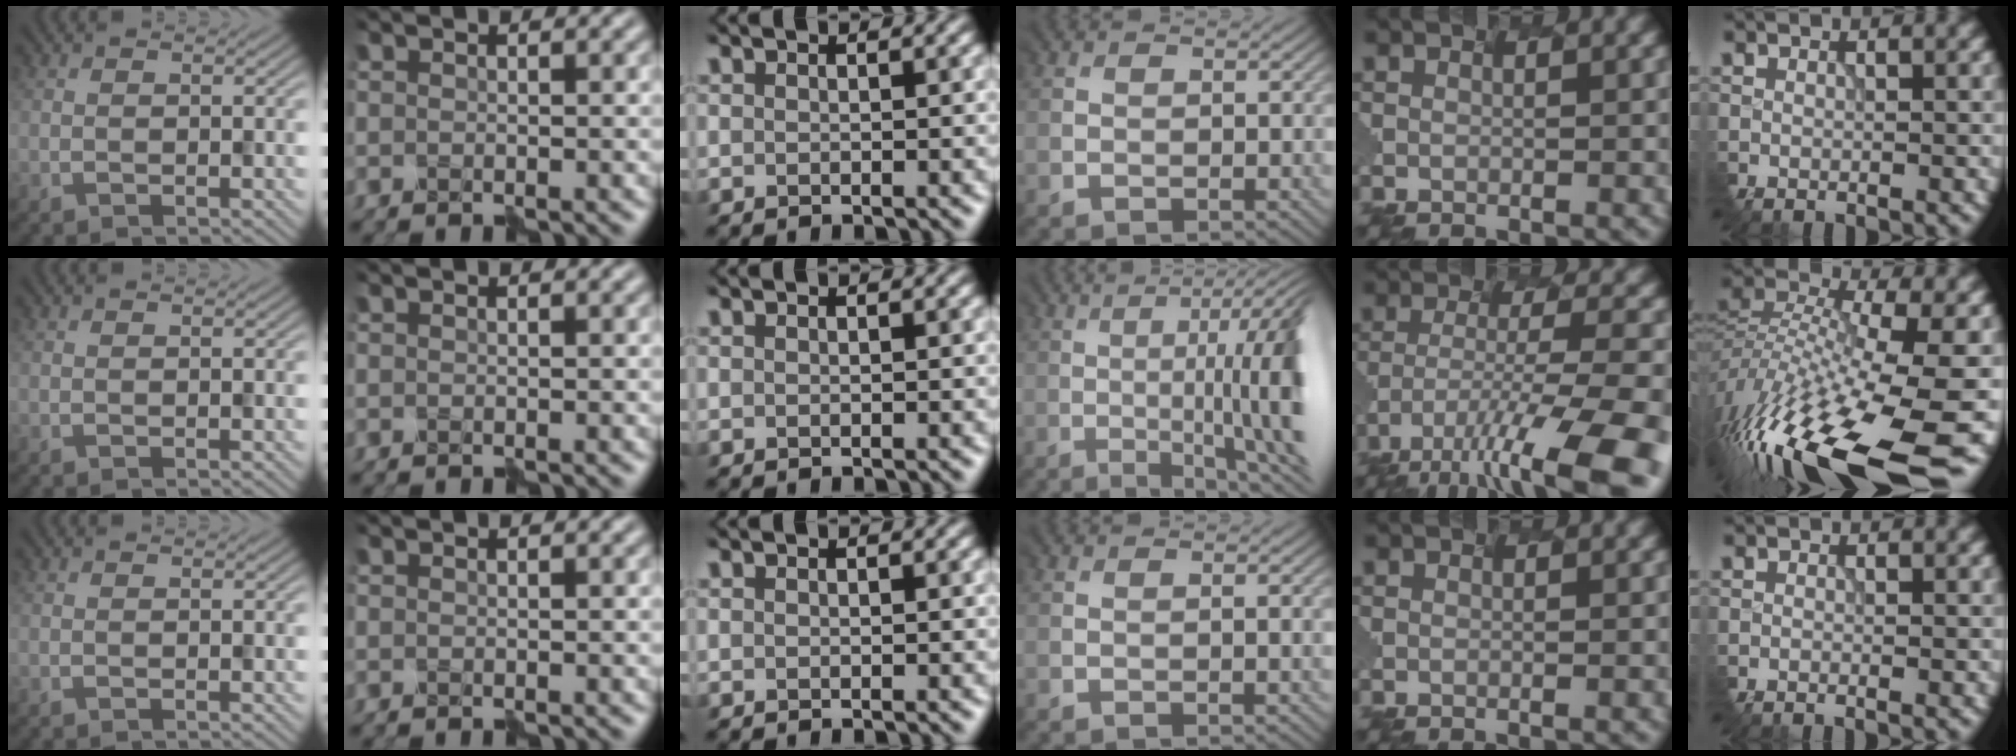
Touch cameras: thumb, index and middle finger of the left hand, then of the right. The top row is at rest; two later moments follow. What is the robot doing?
{"motion": "shake", "object": "plastic piggy bank"}